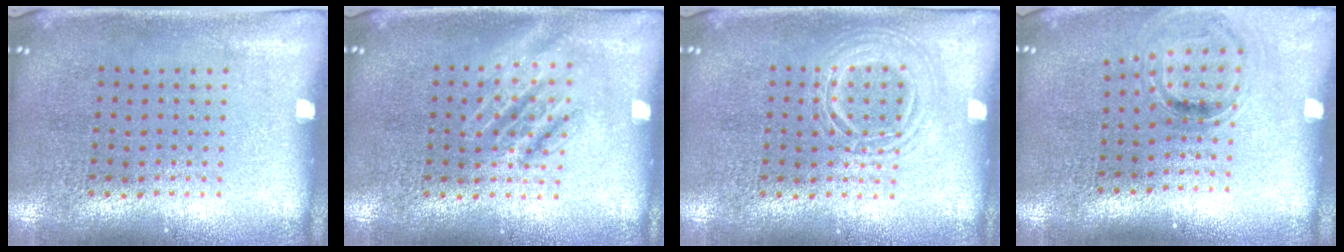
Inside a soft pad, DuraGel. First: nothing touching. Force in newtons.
{"total": 1.3, "press": 1.3, "slide": 0.1}
{"total": 2.2, "press": 2.2, "slide": 0.3}
{"total": 1.0, "press": 0.9, "slide": 0.4}